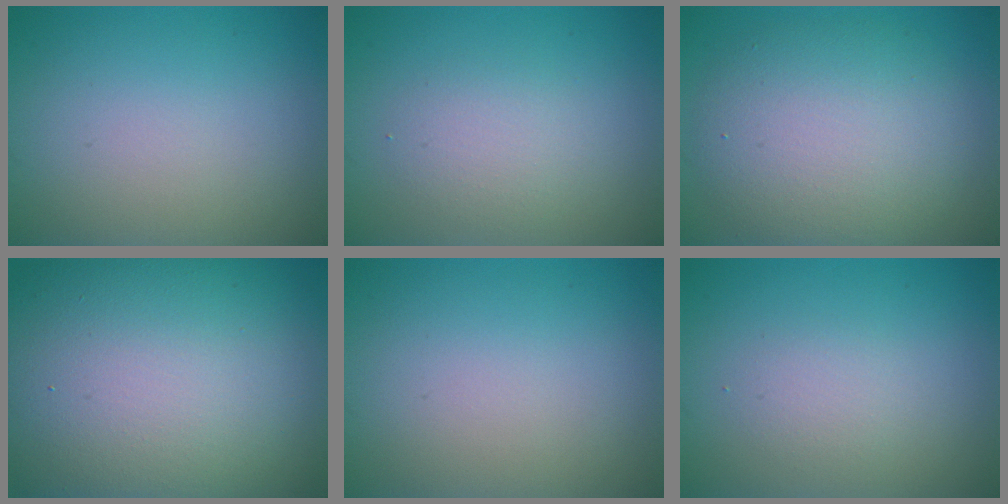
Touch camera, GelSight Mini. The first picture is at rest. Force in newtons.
{"total": 2.2, "press": 2.2, "slide": 0.1}
{"total": 7.5, "press": 7.5, "slide": 0.6}
{"total": 19.7, "press": 19.7, "slide": 0.7}
{"total": 0.0}
{"total": 1.5, "press": 1.4, "slide": 0.1}